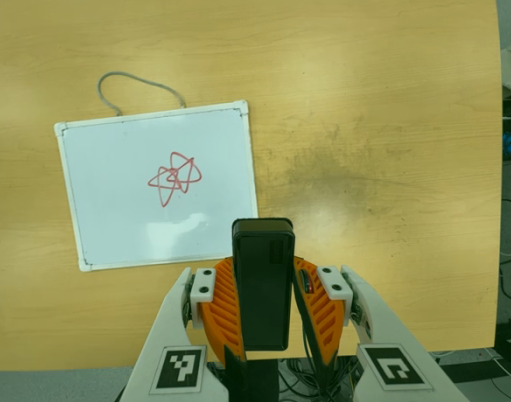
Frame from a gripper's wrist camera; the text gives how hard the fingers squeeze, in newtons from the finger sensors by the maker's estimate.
{"total": 4.7, "left": 3.3, "right": 6.0}